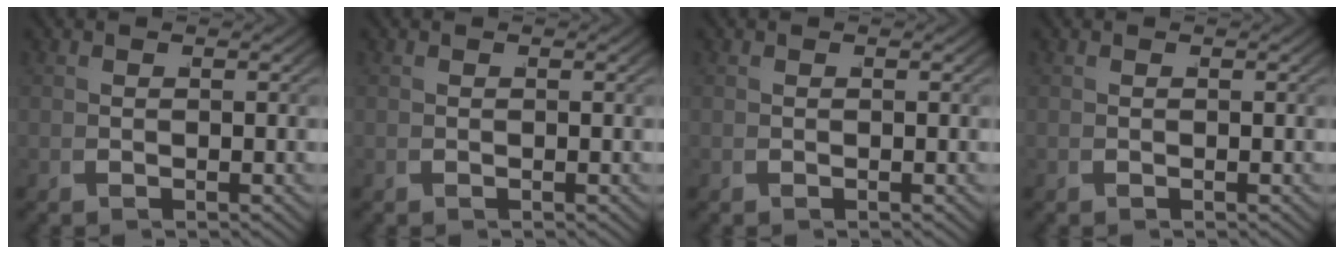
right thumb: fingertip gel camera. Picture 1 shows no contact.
{"total": 0.0}
{"total": 0.0}
{"total": 0.0}